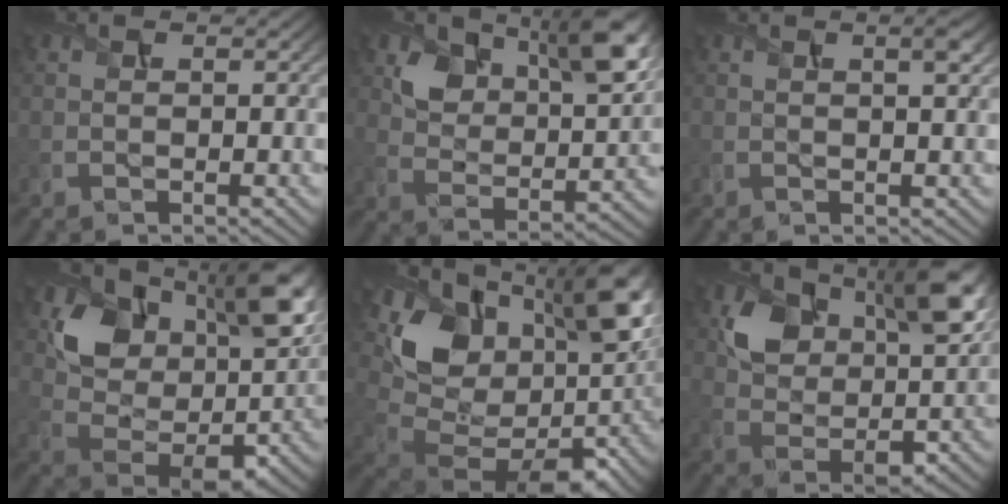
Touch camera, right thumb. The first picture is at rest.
{"total": 9.4, "force": [4.9, 5.7, 5.7], "torque": [-0.107, -0.018, 0.086]}
{"total": 2.0, "force": [0.8, 0.3, 1.8], "torque": [-0.029, 0.003, 0.013]}
{"total": 13.8, "force": [6.4, 9.0, 8.3], "torque": [-0.141, -0.007, 0.119]}
{"total": 19.0, "force": [3.7, 12.3, 14.0], "torque": [-0.260, -0.023, 0.092]}
{"total": 10.5, "force": [4.4, 6.9, 6.6], "torque": [-0.125, -0.016, 0.085]}